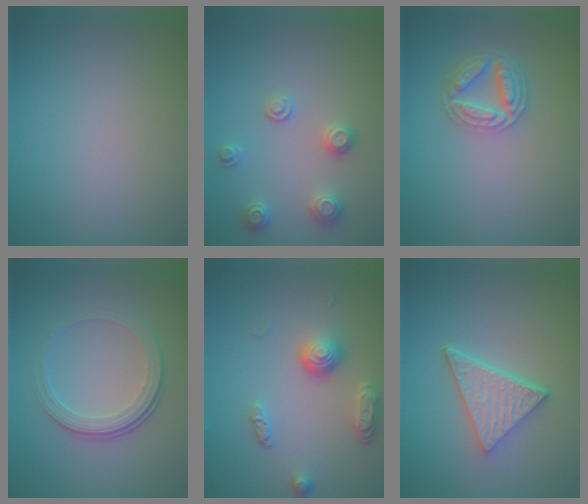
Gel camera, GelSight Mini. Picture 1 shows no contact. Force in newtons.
{"total": 2.4, "press": 2.4, "slide": 0.4}
{"total": 4.7, "press": 3.6, "slide": 2.9}
{"total": 4.3, "press": 2.9, "slide": 3.2}
{"total": 3.9, "press": 2.9, "slide": 2.7}
{"total": 5.1, "press": 3.8, "slide": 3.5}